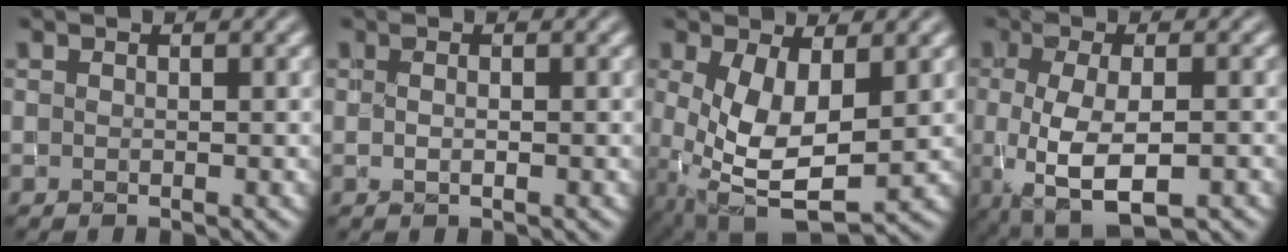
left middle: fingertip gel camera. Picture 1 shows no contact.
{"total": 0.5, "force": [0.2, 0.2, 0.4], "torque": [-0.008, 0.001, 0.004]}
{"total": 7.4, "force": [-0.3, 3.5, 6.5], "torque": [-0.143, -0.009, 0.001]}
{"total": 6.4, "force": [-1.5, 2.7, 5.6], "torque": [-0.113, -0.014, -0.015]}